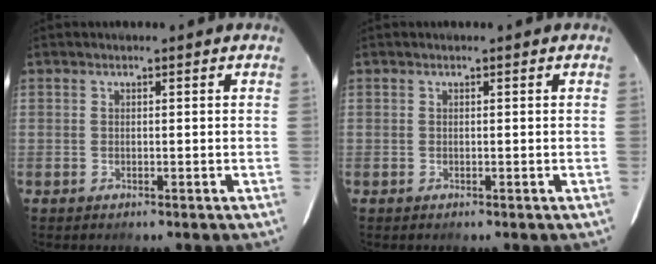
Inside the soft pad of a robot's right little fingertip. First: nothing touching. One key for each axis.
{"total": 0.0}